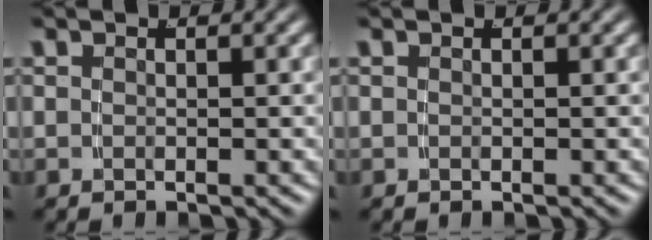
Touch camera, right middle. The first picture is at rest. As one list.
[{"total": 0.0}]